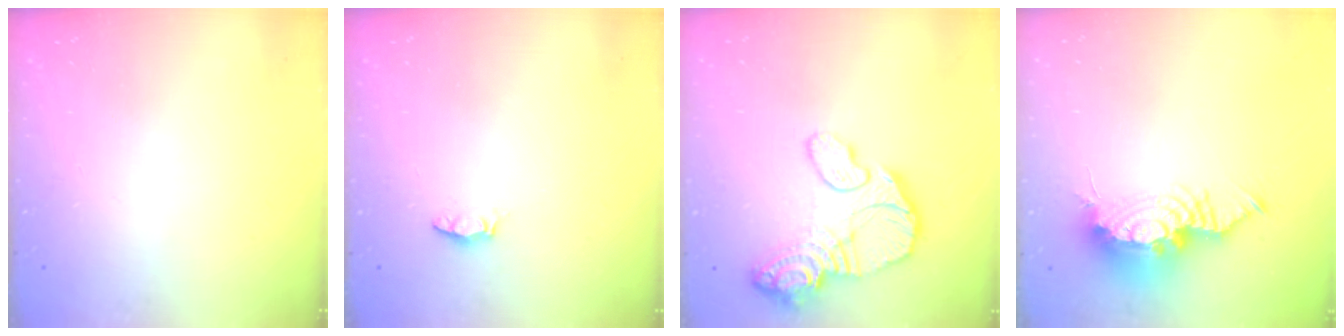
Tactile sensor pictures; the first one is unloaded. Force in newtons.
{"total": 4.0, "press": 4.0, "slide": 0.4}
{"total": 15.7, "press": 15.6, "slide": 1.7}
{"total": 14.0, "press": 13.6, "slide": 3.6}